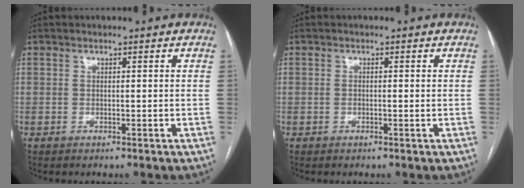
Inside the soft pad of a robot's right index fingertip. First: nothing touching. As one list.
[{"total": 0.9, "force": [0.0, 0.3, 0.9], "torque": [-0.021, 0.001, 0.001]}]